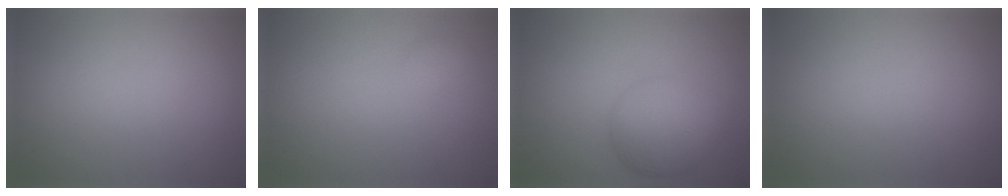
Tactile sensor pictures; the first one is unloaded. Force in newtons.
{"total": 0.6, "press": 0.6, "slide": 0.0}
{"total": 4.8, "press": 4.8, "slide": 0.2}
{"total": 0.0}